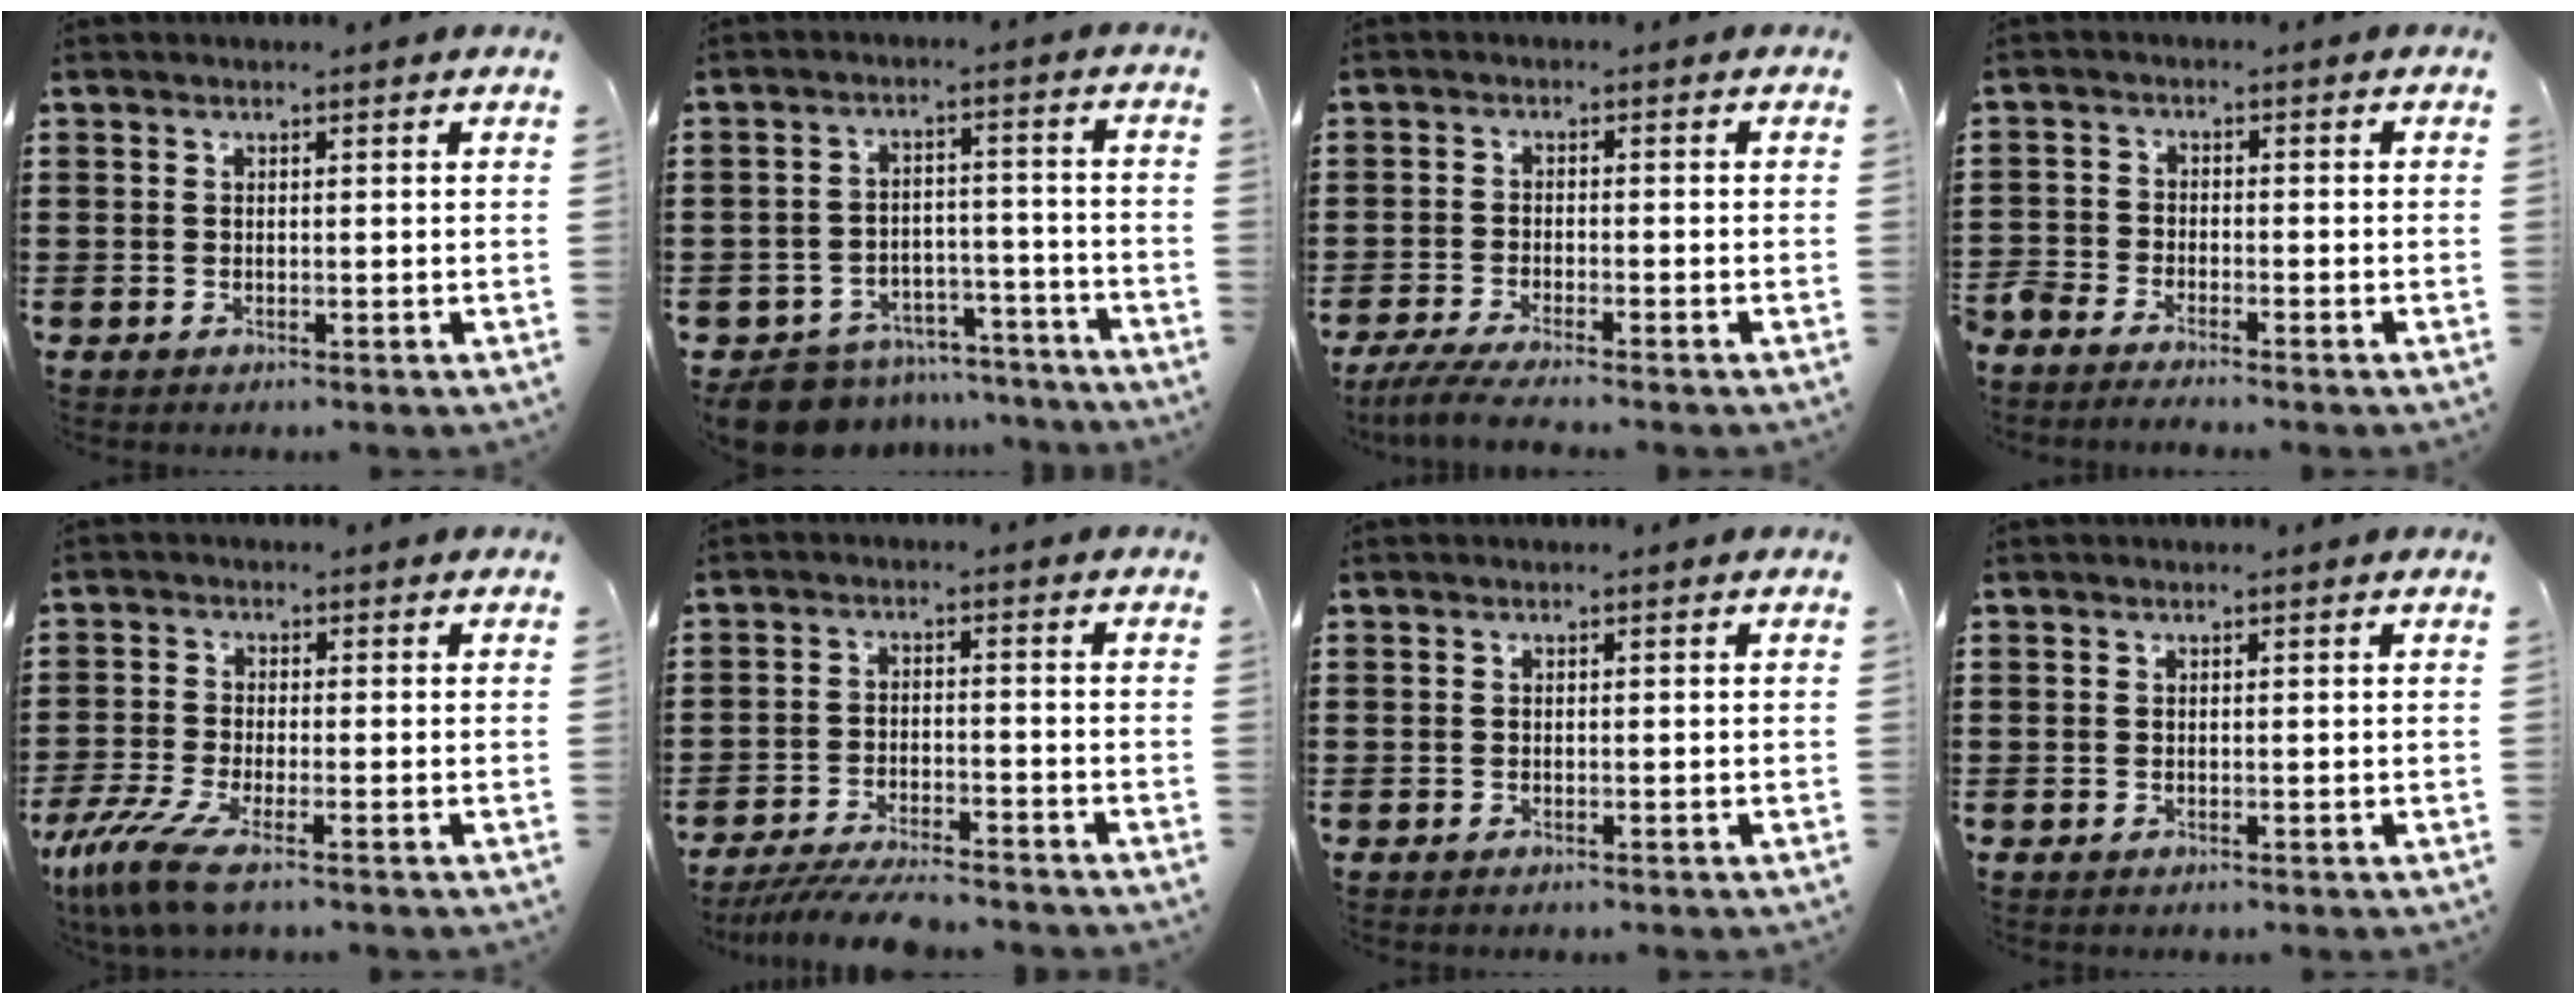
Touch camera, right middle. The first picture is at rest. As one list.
[{"total": 8.1, "force": [-7.7, 1.9, 1.2], "torque": [-0.028, 0.025, -0.152]}, {"total": 3.8, "force": [-3.4, 0.0, 1.7], "torque": [-0.050, -0.017, -0.069]}, {"total": 2.7, "force": [-2.7, 0.4, 0.1], "torque": [-0.022, -0.003, -0.062]}, {"total": 6.6, "force": [-4.4, 1.3, 4.8], "torque": [-0.120, -0.021, -0.086]}, {"total": 5.6, "force": [-5.3, 0.5, 1.7], "torque": [-0.031, -0.002, -0.102]}, {"total": 0.0}, {"total": 0.0}]